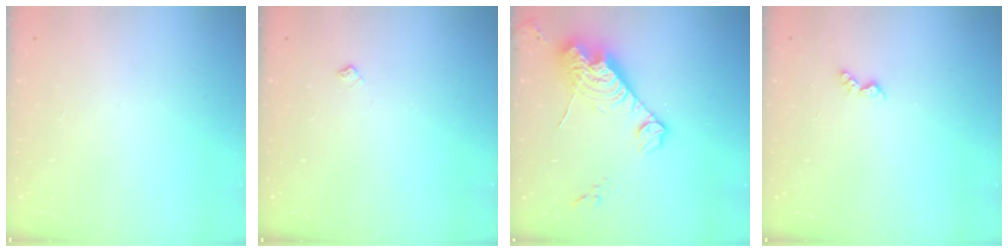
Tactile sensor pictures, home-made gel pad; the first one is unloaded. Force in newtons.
{"total": 3.1, "press": 3.1, "slide": 0.4}
{"total": 15.2, "press": 15.2, "slide": 1.3}
{"total": 3.8, "press": 3.7, "slide": 0.6}